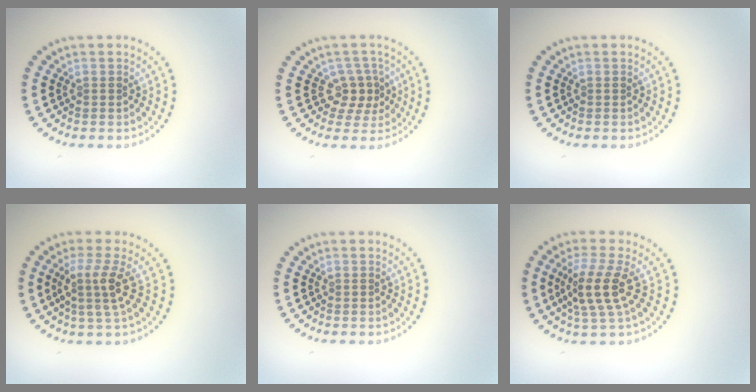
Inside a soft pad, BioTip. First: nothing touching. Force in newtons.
{"total": 2.3, "press": 1.8, "slide": 1.4}
{"total": 0.0}
{"total": 3.0, "press": 2.3, "slide": 2.0}
{"total": 0.0}
{"total": 3.7, "press": 3.2, "slide": 2.0}